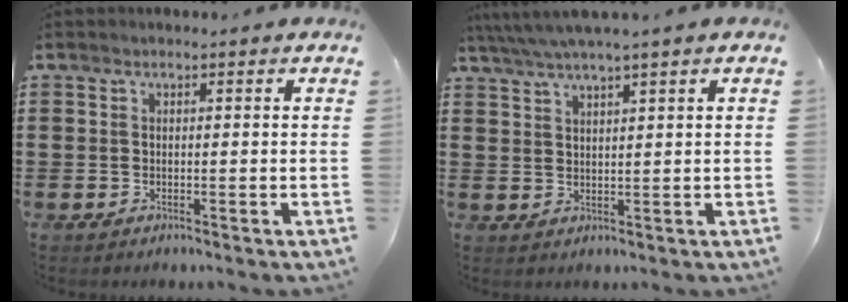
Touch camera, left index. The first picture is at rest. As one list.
[{"total": 3.1, "force": [2.4, -0.5, 1.9], "torque": [-0.040, -0.003, 0.043]}]